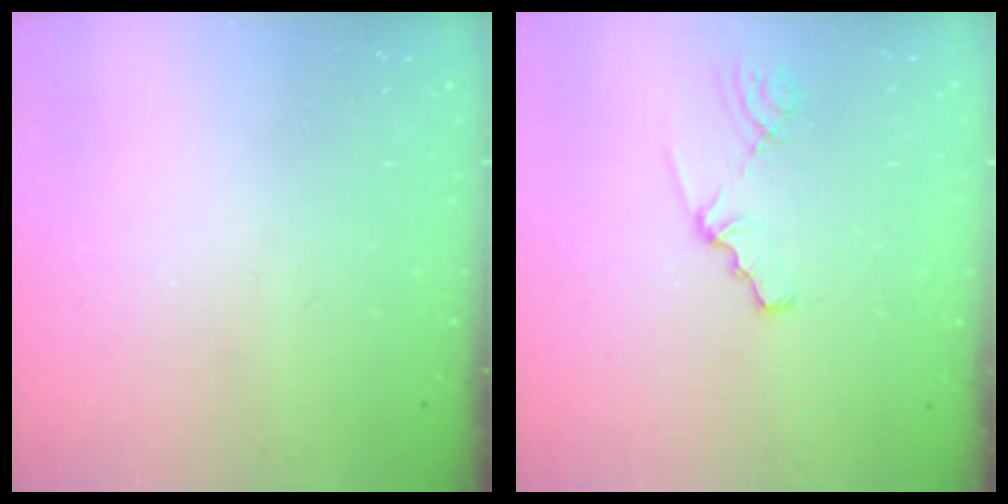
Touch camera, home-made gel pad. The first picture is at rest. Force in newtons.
{"total": 1.6, "press": 1.6, "slide": 0.1}